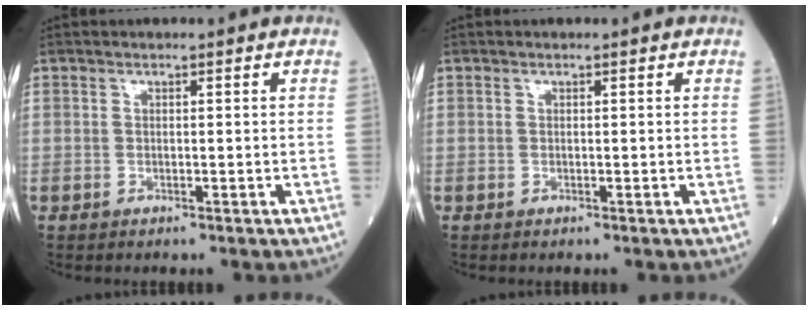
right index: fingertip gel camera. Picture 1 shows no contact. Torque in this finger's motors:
{"motor_torque": [0.12, -0.03, 0.03, 0.00]}